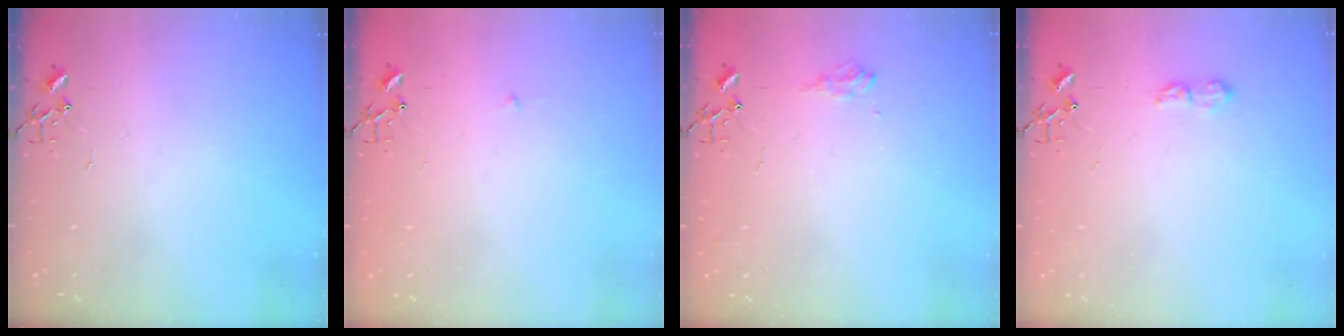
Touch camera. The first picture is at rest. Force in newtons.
{"total": 2.3, "press": 2.3, "slide": 0.3}
{"total": 8.0, "press": 8.0, "slide": 1.0}
{"total": 7.0, "press": 7.0, "slide": 0.8}